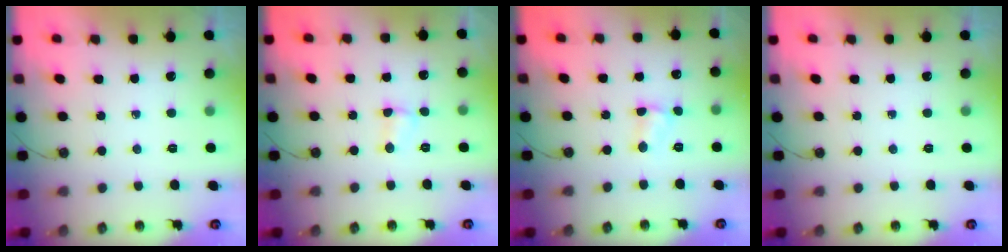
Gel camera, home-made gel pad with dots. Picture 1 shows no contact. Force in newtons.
{"total": 4.1, "press": 3.6, "slide": 2.0}
{"total": 3.4, "press": 3.4, "slide": 0.5}
{"total": 0.0}